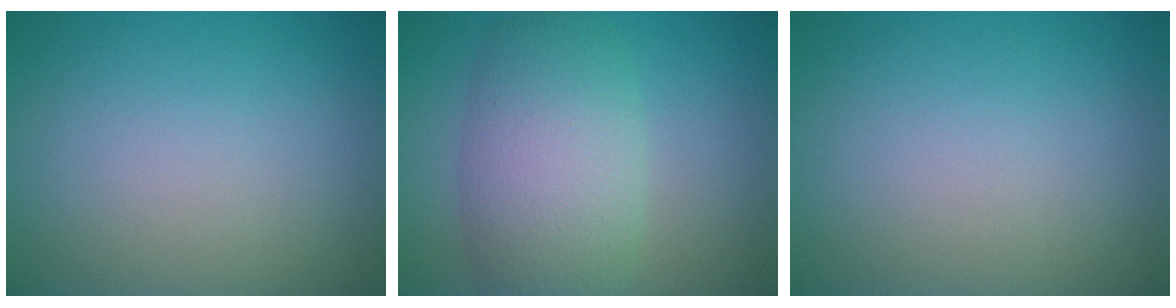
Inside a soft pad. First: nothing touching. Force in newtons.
{"total": 7.0, "press": 7.0, "slide": 0.2}
{"total": 0.0}